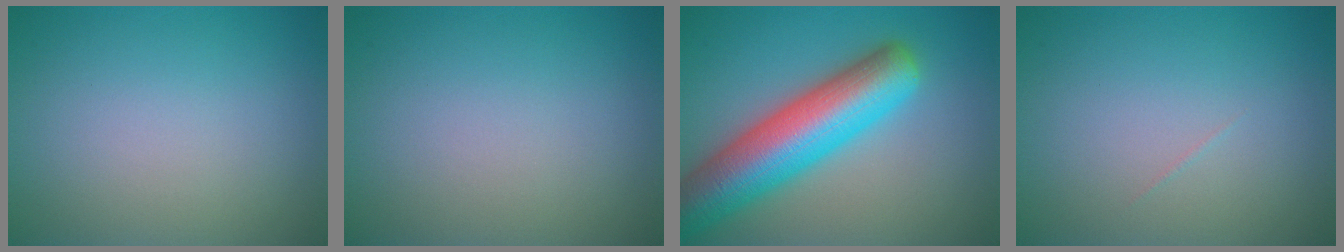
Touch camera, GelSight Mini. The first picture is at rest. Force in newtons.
{"total": 0.0}
{"total": 10.4, "press": 10.4, "slide": 0.4}
{"total": 0.0}